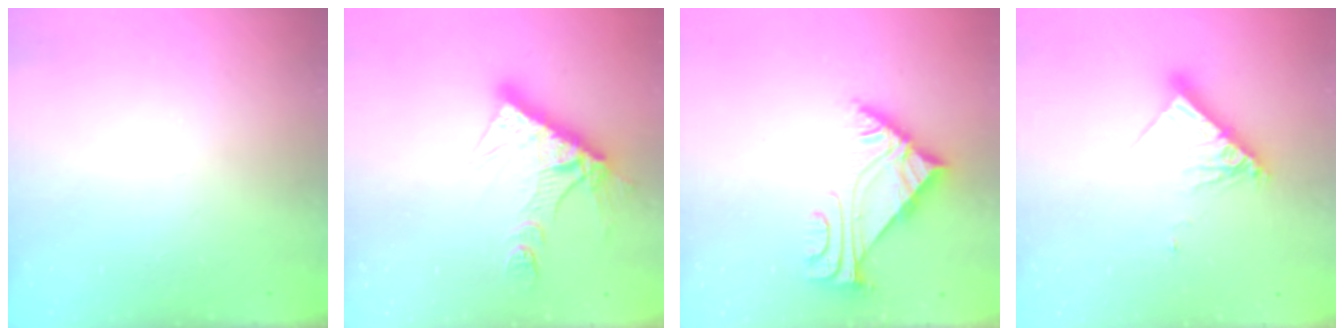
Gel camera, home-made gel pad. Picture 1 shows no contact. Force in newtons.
{"total": 13.5, "press": 13.4, "slide": 1.2}
{"total": 4.9, "press": 4.9, "slide": 0.7}
{"total": 11.8, "press": 11.7, "slide": 1.0}